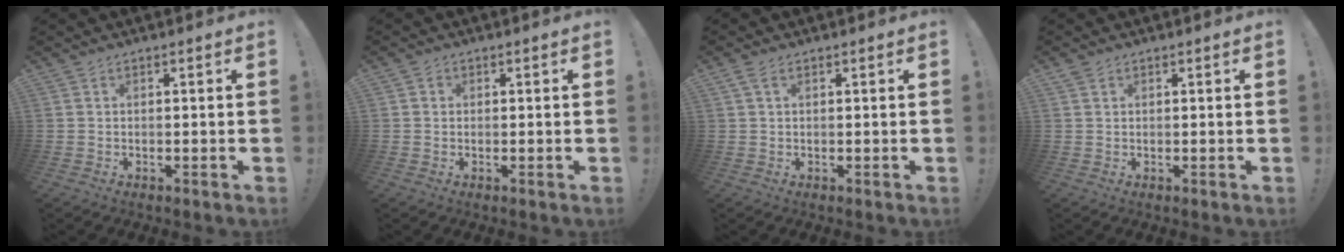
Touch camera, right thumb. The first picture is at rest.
{"total": 1.1, "force": [0.1, 1.1, 0.2], "torque": [0.004, -0.001, 0.000]}
{"total": 2.1, "force": [0.9, 1.0, 1.6], "torque": [-0.031, 0.001, 0.015]}
{"total": 1.1, "force": [0.8, 0.7, 0.4], "torque": [-0.004, -0.002, 0.013]}